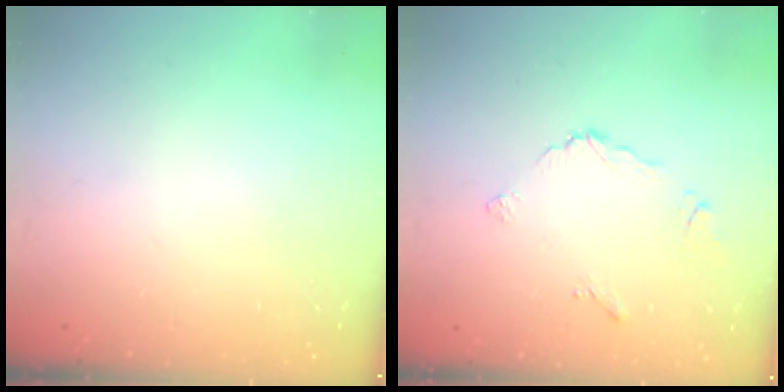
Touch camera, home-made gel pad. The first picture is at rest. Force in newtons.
{"total": 4.8, "press": 4.7, "slide": 0.2}